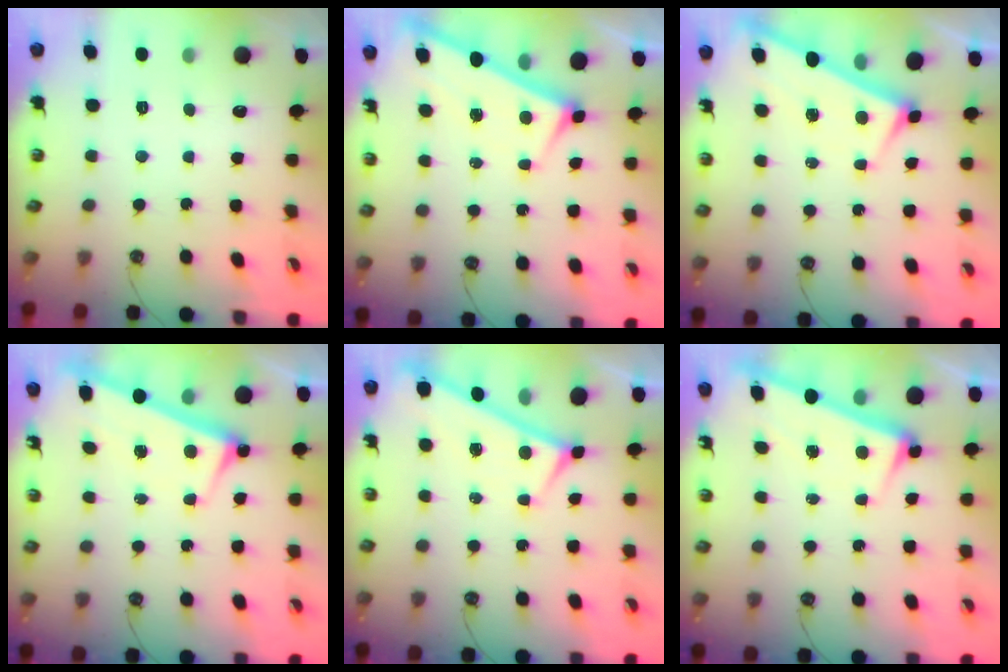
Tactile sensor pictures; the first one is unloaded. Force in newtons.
{"total": 2.5, "press": 2.5, "slide": 0.2}
{"total": 2.6, "press": 2.6, "slide": 0.2}
{"total": 3.2, "press": 3.2, "slide": 0.7}
{"total": 0.0}
{"total": 3.2, "press": 2.9, "slide": 1.2}